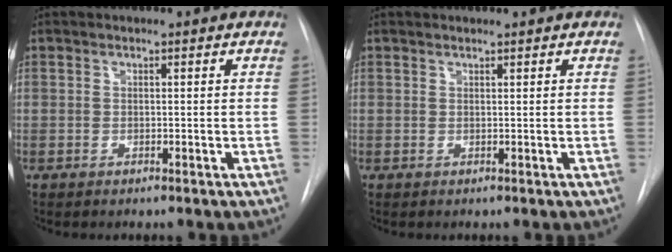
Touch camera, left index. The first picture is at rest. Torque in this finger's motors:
{"motor_torque": [-0.21, 0.00, -0.27, 0.01]}